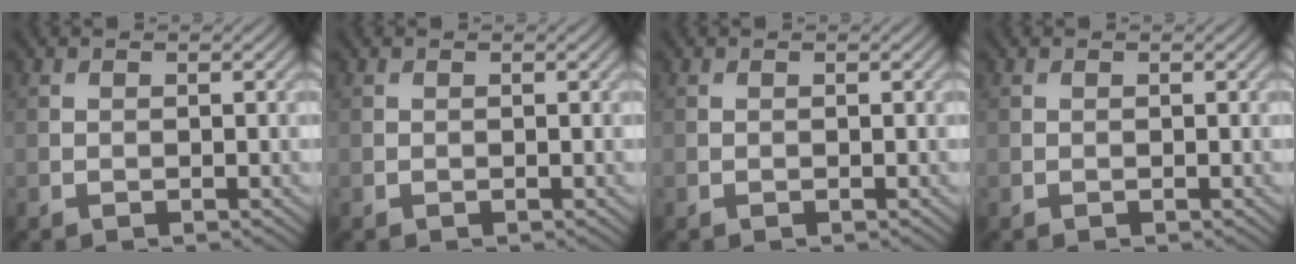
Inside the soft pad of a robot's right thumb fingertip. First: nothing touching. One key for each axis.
{"total": 0.0}
{"total": 0.0}
{"total": 0.0}